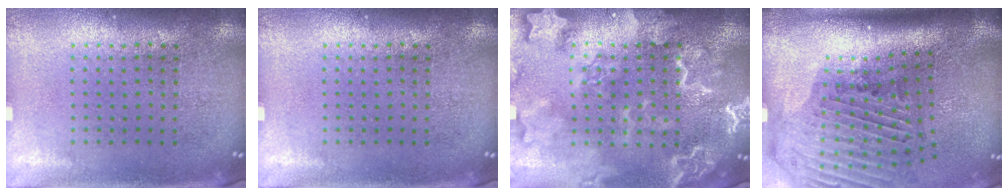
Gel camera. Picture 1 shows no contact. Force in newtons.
{"total": 0.0}
{"total": 4.6, "press": 4.5, "slide": 0.6}
{"total": 2.9, "press": 2.1, "slide": 2.0}